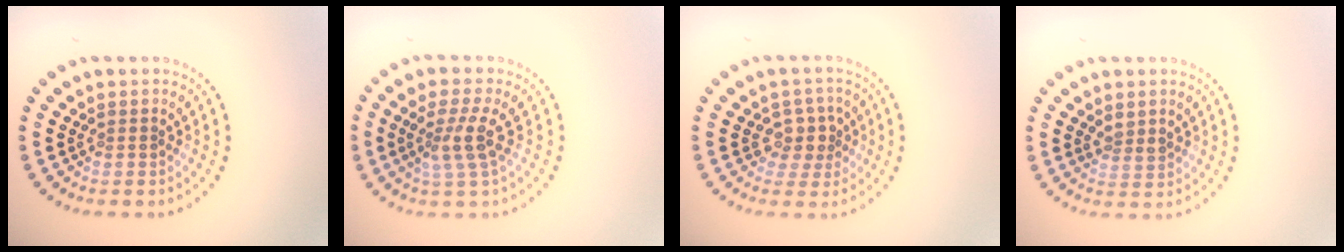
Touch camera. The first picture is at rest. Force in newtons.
{"total": 2.7, "press": 2.2, "slide": 1.6}
{"total": 2.4, "press": 2.1, "slide": 1.2}
{"total": 1.5, "press": 1.3, "slide": 0.8}